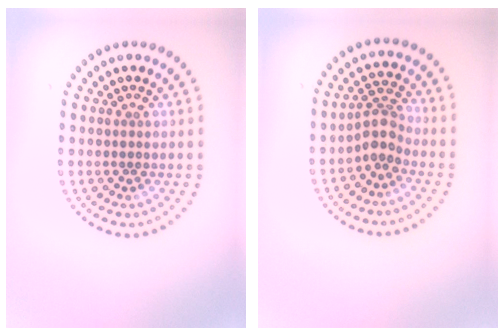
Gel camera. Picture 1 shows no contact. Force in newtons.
{"total": 2.8, "press": 2.2, "slide": 1.7}